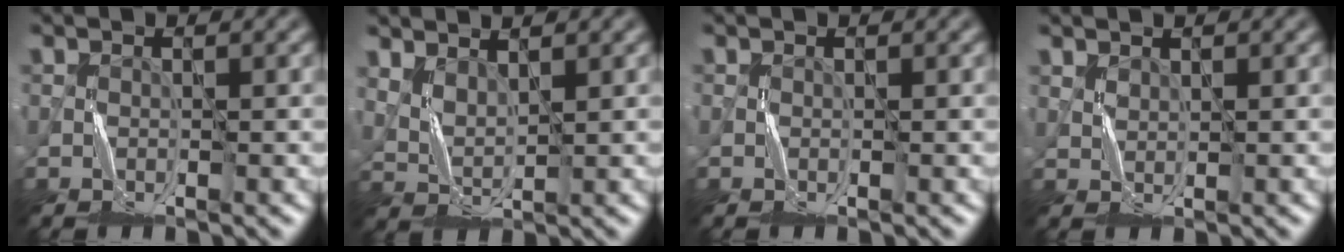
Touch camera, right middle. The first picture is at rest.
{"total": 2.3, "force": [1.7, 0.9, 1.3], "torque": [-0.038, -0.004, 0.042]}
{"total": 0.0}
{"total": 1.0, "force": [0.9, 0.4, 0.3], "torque": [-0.012, -0.002, 0.022]}